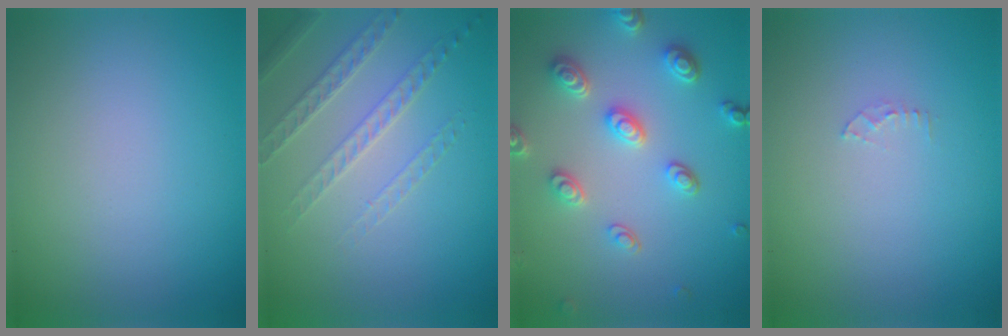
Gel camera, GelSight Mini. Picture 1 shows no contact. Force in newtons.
{"total": 1.9, "press": 1.7, "slide": 0.8}
{"total": 4.5, "press": 3.6, "slide": 2.6}
{"total": 0.7, "press": 0.7, "slide": 0.1}